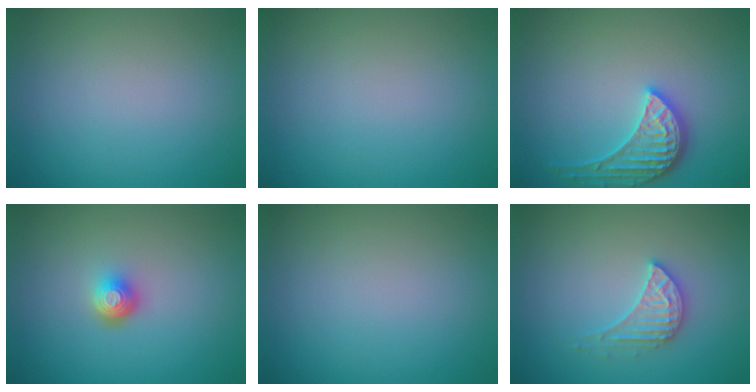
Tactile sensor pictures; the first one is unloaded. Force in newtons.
{"total": 0.0}
{"total": 3.4, "press": 3.3, "slide": 0.6}
{"total": 2.2, "press": 1.4, "slide": 1.6}
{"total": 0.0}
{"total": 3.0, "press": 2.9, "slide": 0.4}